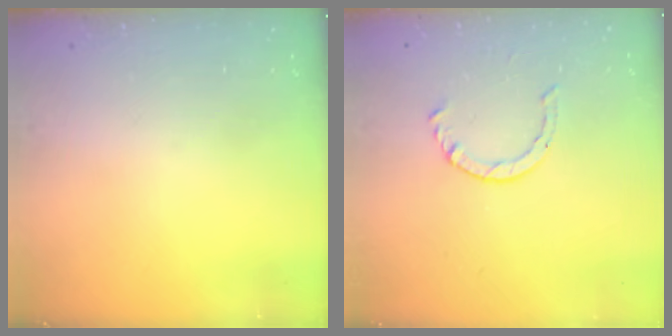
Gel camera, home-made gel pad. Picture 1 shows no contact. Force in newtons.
{"total": 3.0, "press": 2.9, "slide": 0.3}